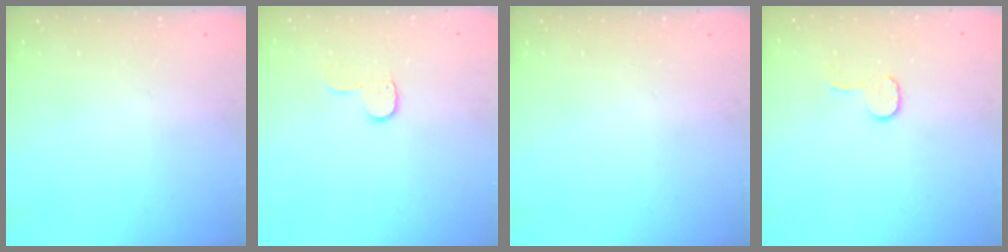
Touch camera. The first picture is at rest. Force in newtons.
{"total": 6.5, "press": 6.4, "slide": 0.4}
{"total": 0.0}
{"total": 5.9, "press": 5.9, "slide": 0.4}